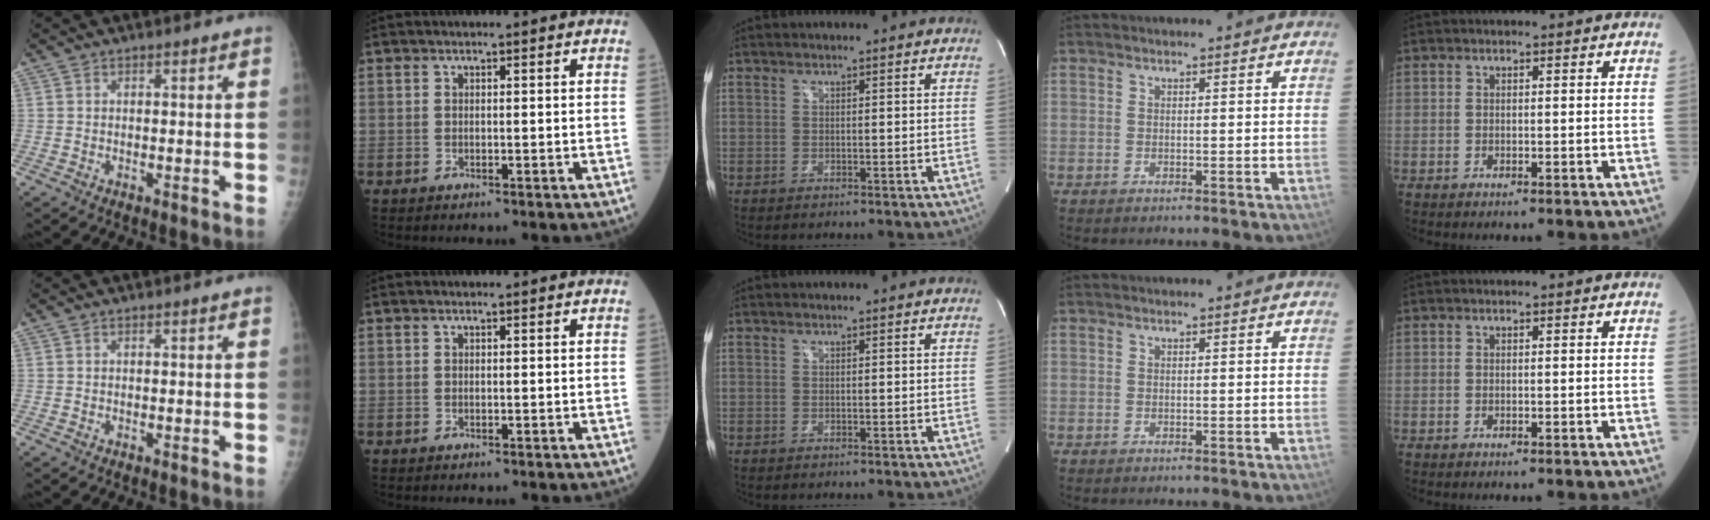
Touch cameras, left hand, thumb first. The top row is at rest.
{}